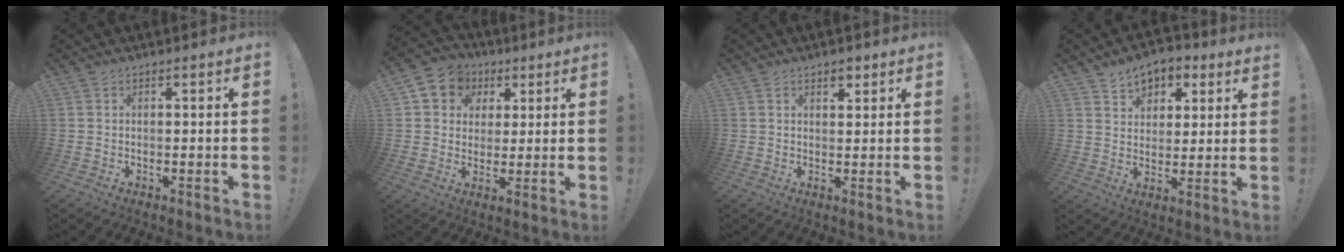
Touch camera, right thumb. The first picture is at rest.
{"total": 8.7, "force": [2.8, 7.8, 2.6], "torque": [-0.040, -0.010, 0.061]}
{"total": 2.9, "force": [1.9, 1.7, 1.3], "torque": [-0.008, -0.008, 0.031]}
{"total": 7.6, "force": [4.7, 5.4, 2.4], "torque": [-0.030, -0.024, 0.090]}